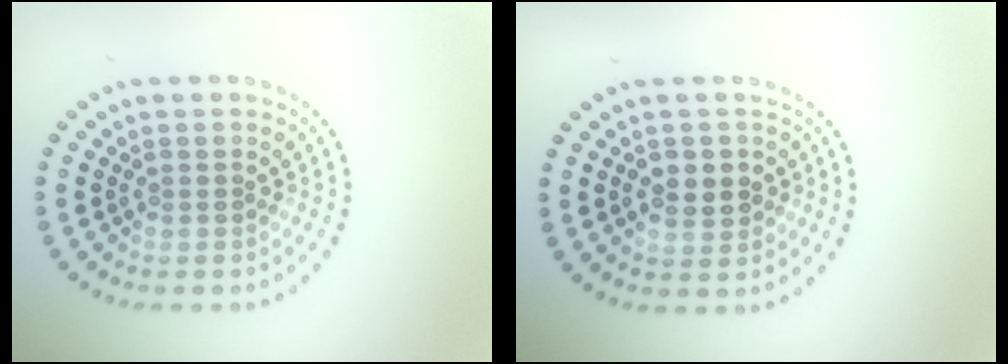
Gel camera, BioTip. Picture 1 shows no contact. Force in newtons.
{"total": 2.5, "press": 2.5, "slide": 0.2}